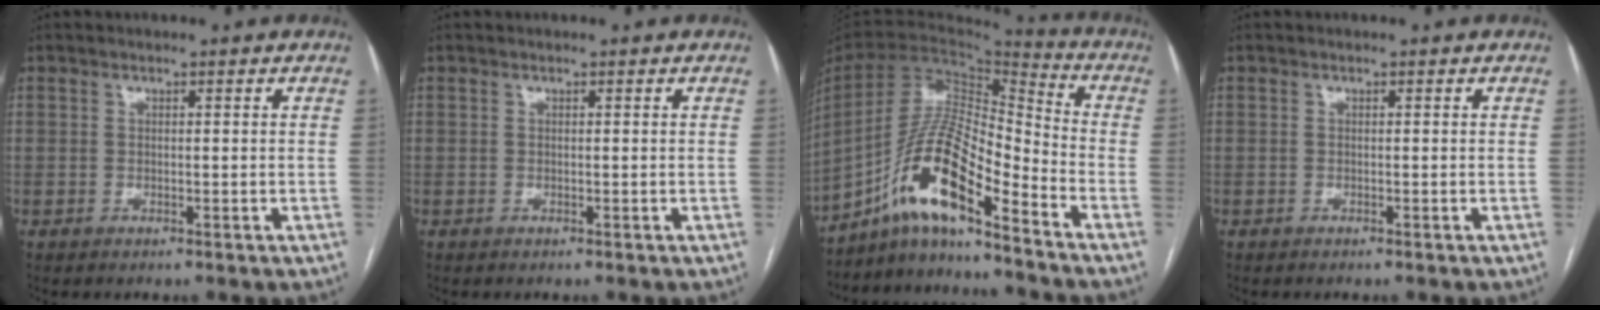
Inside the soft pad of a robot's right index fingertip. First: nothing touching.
{"total": 0.0}
{"total": 14.7, "force": [-9.8, 2.1, 10.8], "torque": [-0.210, 0.014, -0.177]}
{"total": 0.0}